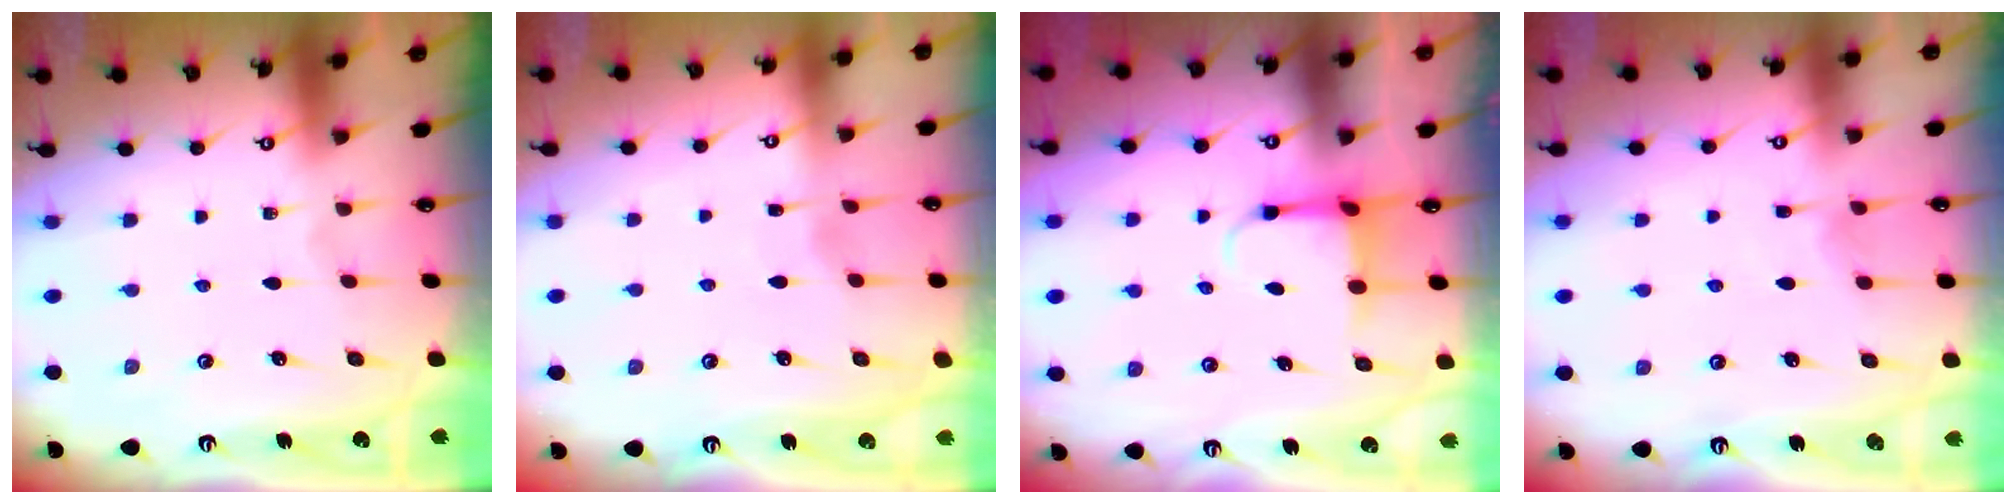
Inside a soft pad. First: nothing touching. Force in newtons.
{"total": 2.6, "press": 2.5, "slide": 0.2}
{"total": 3.8, "press": 3.6, "slide": 1.2}
{"total": 5.0, "press": 5.0, "slide": 0.5}